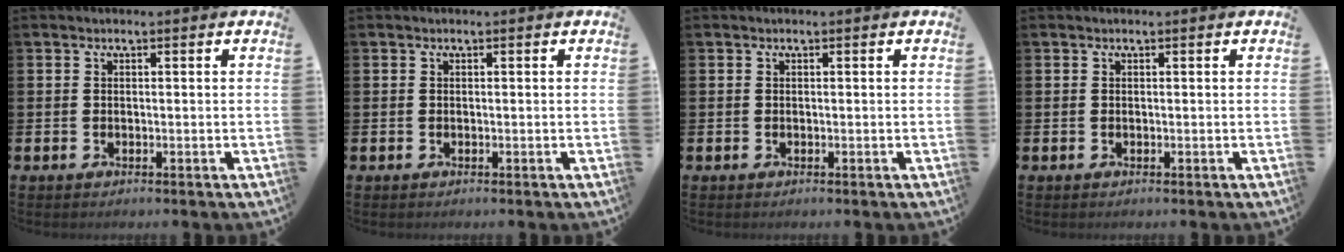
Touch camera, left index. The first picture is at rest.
{"total": 0.0}
{"total": 0.0}
{"total": 0.0}